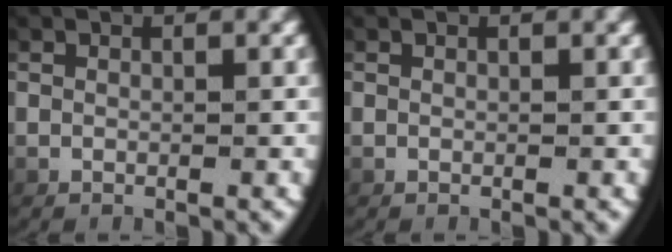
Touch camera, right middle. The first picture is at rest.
{"total": 0.0}